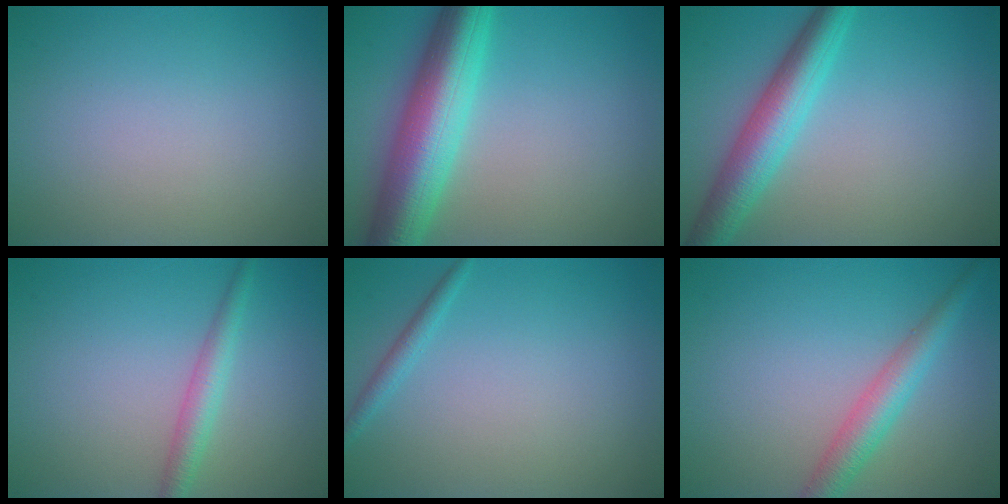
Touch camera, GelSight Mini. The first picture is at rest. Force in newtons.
{"total": 9.0, "press": 9.0, "slide": 0.3}
{"total": 5.4, "press": 5.4, "slide": 0.1}
{"total": 2.4, "press": 2.4, "slide": 0.1}
{"total": 1.2, "press": 1.2, "slide": 0.1}
{"total": 3.4, "press": 3.4, "slide": 0.1}